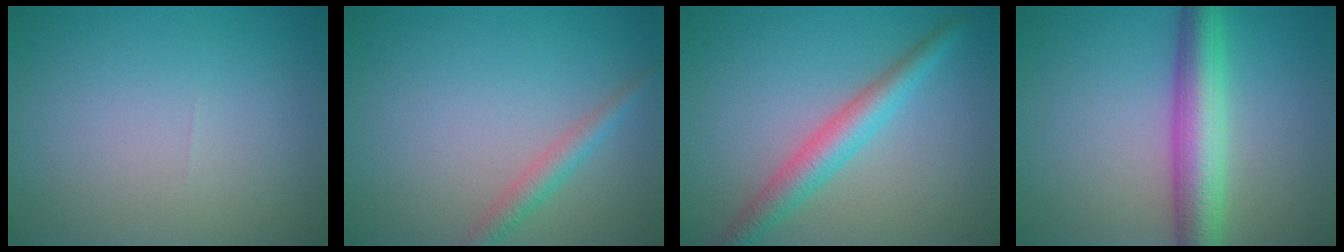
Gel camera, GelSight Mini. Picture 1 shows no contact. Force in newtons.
{"total": 2.1, "press": 2.1, "slide": 0.0}
{"total": 4.0, "press": 4.0, "slide": 0.1}
{"total": 6.0, "press": 6.0, "slide": 0.1}